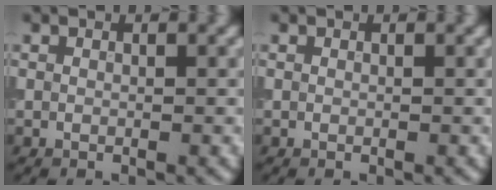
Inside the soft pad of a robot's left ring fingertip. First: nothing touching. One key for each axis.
{"total": 0.0}